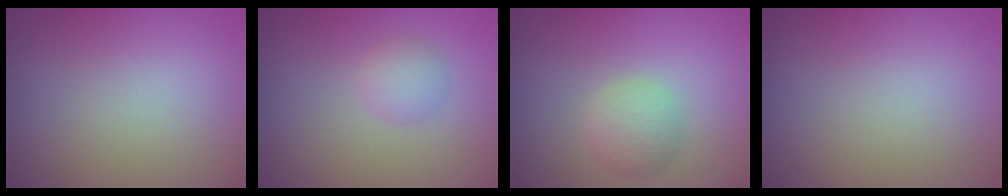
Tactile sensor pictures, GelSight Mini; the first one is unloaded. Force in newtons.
{"total": 1.8, "press": 1.8, "slide": 0.1}
{"total": 2.7, "press": 2.6, "slide": 0.2}
{"total": 0.0}